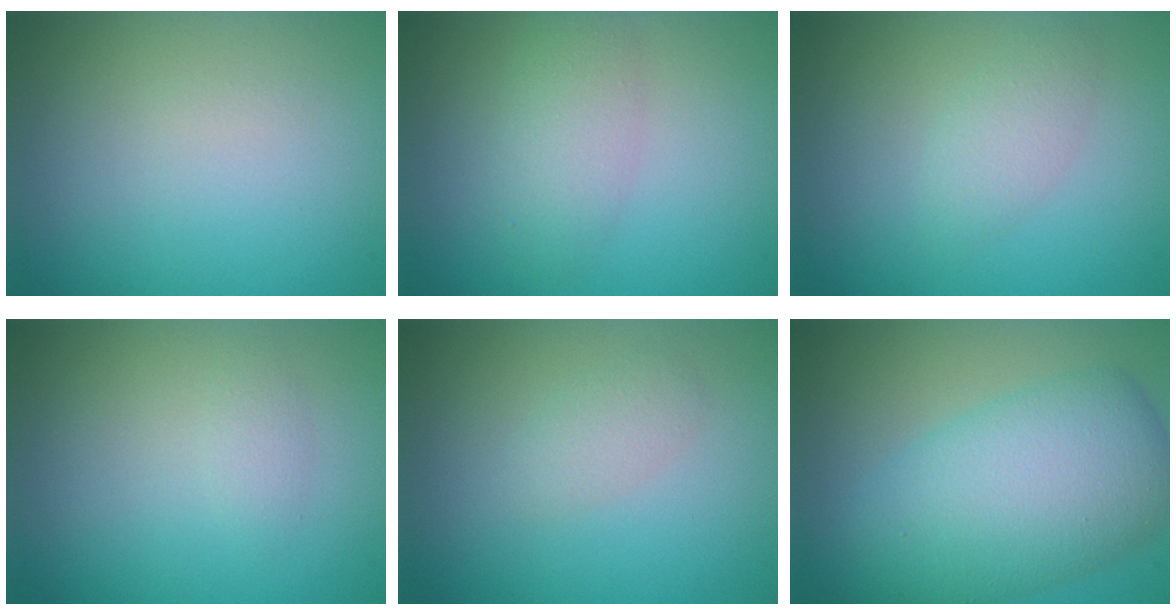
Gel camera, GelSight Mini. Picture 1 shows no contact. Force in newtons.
{"total": 1.9, "press": 1.9, "slide": 0.1}
{"total": 1.8, "press": 1.8, "slide": 0.1}
{"total": 0.9, "press": 0.9, "slide": 0.0}
{"total": 1.4, "press": 1.4, "slide": 0.1}
{"total": 8.8, "press": 8.8, "slide": 0.2}